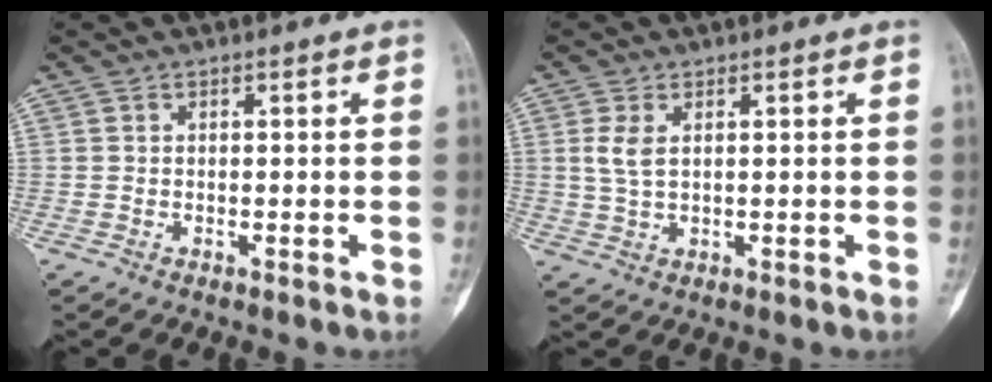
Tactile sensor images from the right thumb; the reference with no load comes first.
{"total": 3.7, "force": [1.0, 1.9, 3.0], "torque": [-0.070, -0.002, 0.028]}